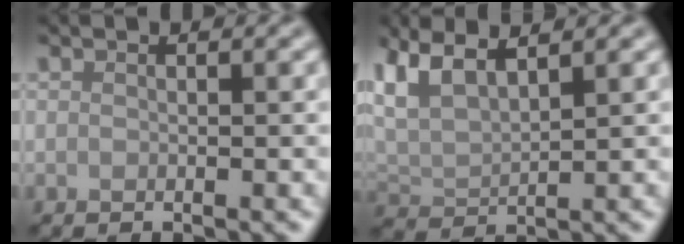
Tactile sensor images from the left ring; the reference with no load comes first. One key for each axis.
{"total": 3.9, "fx": 2.7, "fy": 1.2, "fz": 2.5, "tx": -0.066, "ty": 0.013, "tz": 0.055}